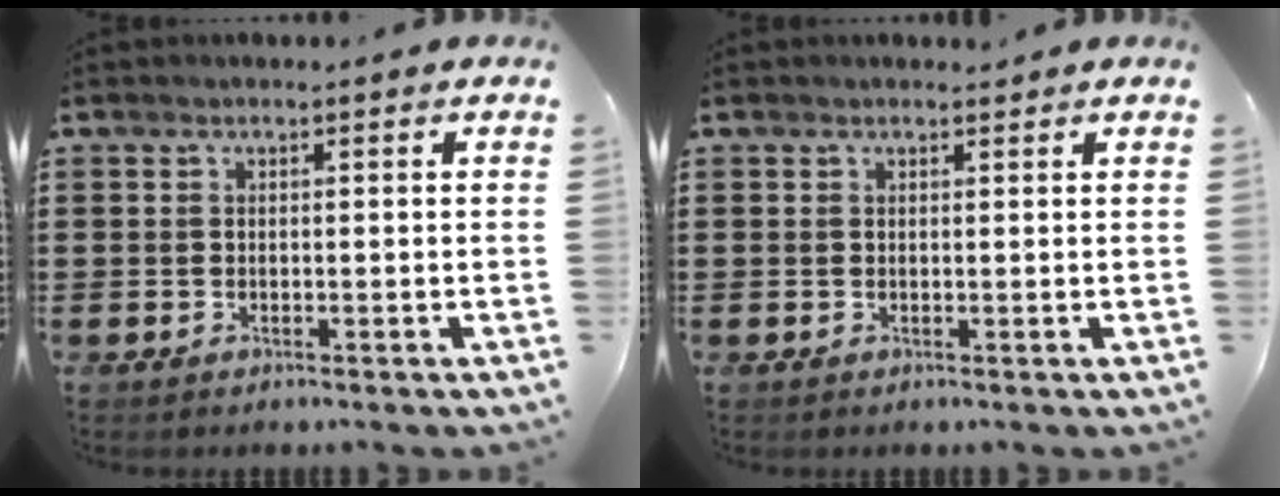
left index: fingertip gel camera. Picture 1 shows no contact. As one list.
[{"total": 0.5, "force": [0.5, 0.1, 0.1], "torque": [-0.004, 0.001, 0.011]}]